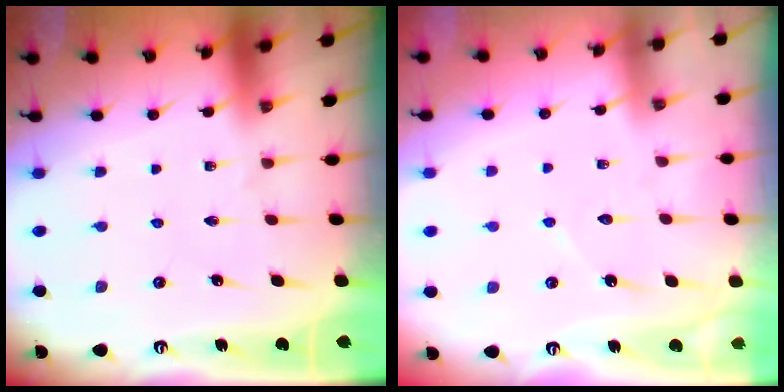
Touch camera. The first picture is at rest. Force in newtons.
{"total": 4.5, "press": 4.4, "slide": 0.4}